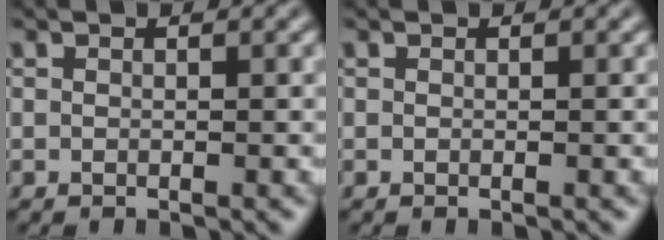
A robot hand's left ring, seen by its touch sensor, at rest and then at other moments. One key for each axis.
{"total": 0.0}